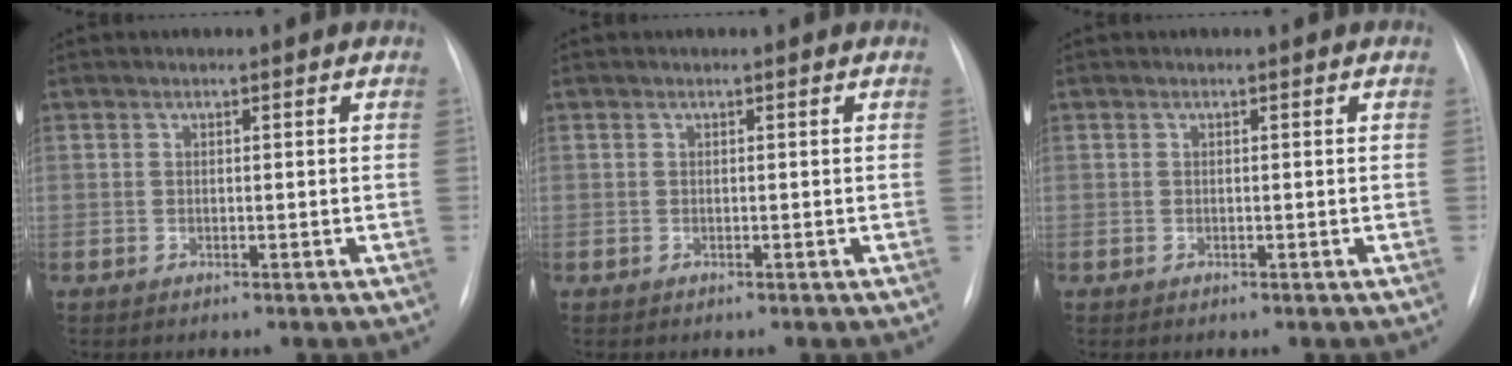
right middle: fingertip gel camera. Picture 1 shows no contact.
{"total": 0.0}
{"total": 0.0}